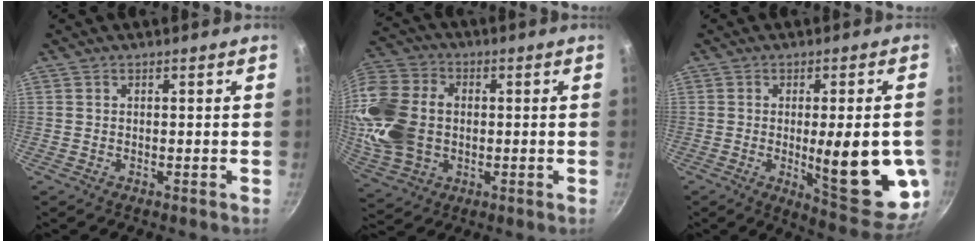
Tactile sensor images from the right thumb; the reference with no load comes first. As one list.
[{"total": 19.8, "force": [-0.2, 14.7, 13.2], "torque": [-0.267, 0.017, 0.000]}, {"total": 19.4, "force": [-2.5, 6.4, 18.2], "torque": [-0.212, -0.017, -0.026]}]